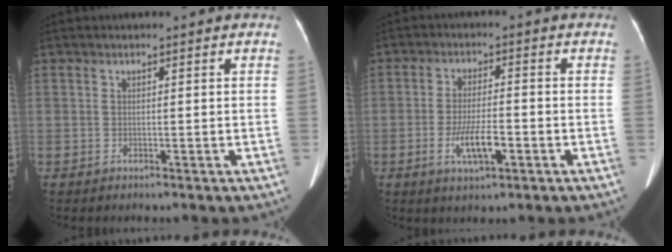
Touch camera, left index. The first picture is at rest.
{"total": 6.1, "force": [-2.3, 1.6, 5.5], "torque": [-0.107, -0.003, -0.038]}